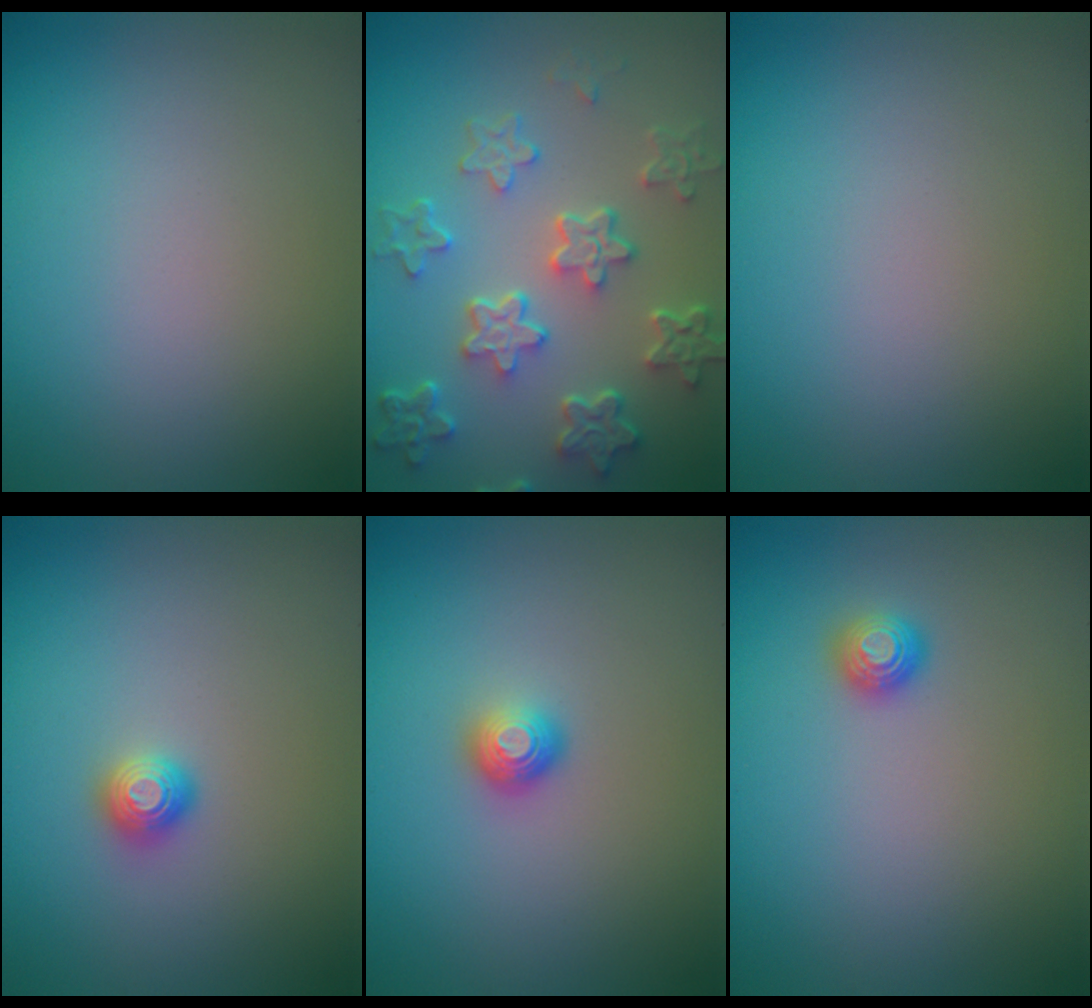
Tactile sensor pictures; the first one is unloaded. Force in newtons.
{"total": 5.9, "press": 4.4, "slide": 3.9}
{"total": 0.0}
{"total": 1.2, "press": 1.1, "slide": 0.2}
{"total": 1.5, "press": 1.1, "slide": 1.0}
{"total": 1.2, "press": 1.1, "slide": 0.4}